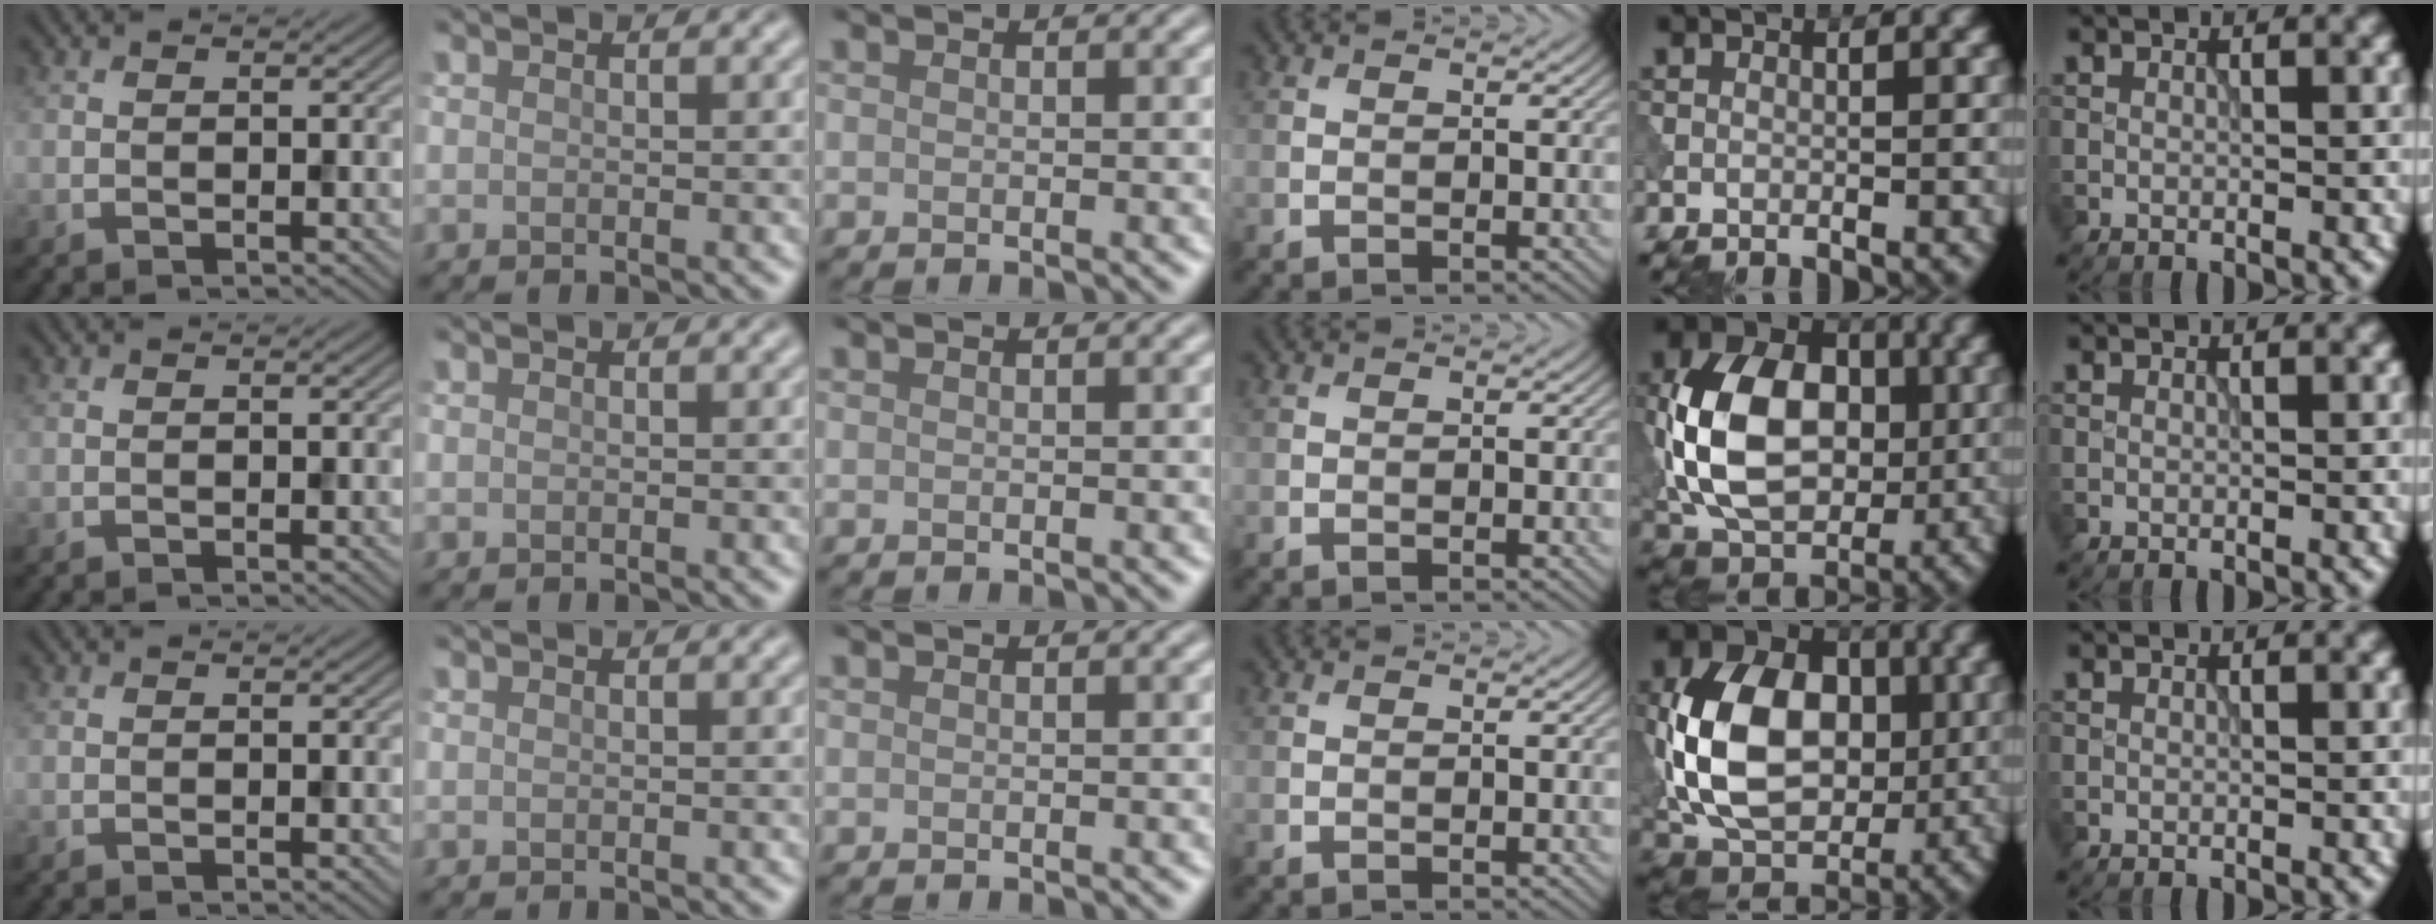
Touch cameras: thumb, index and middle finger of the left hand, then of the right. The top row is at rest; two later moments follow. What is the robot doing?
{"motion": "press", "object": "tv remote"}